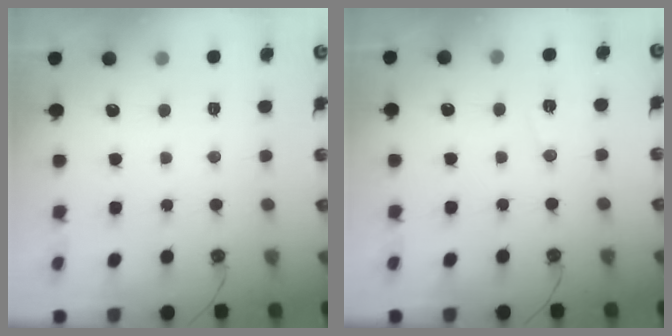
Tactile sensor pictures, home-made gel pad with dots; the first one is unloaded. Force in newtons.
{"total": 6.6, "press": 5.2, "slide": 4.1}